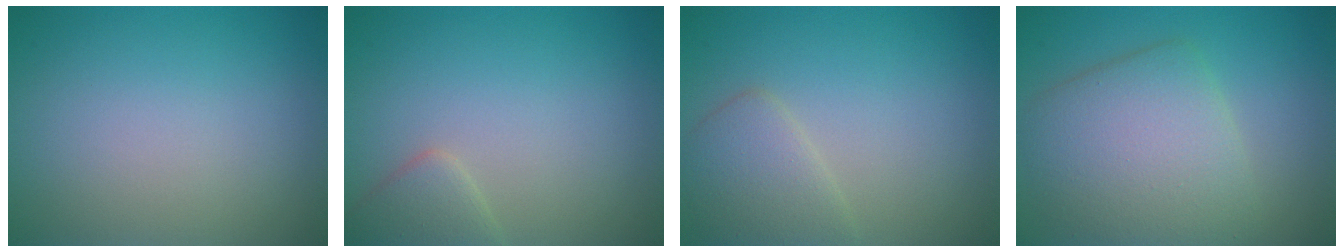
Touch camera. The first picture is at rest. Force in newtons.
{"total": 2.2, "press": 2.2, "slide": 0.1}
{"total": 2.9, "press": 2.9, "slide": 0.1}
{"total": 6.8, "press": 6.8, "slide": 0.3}